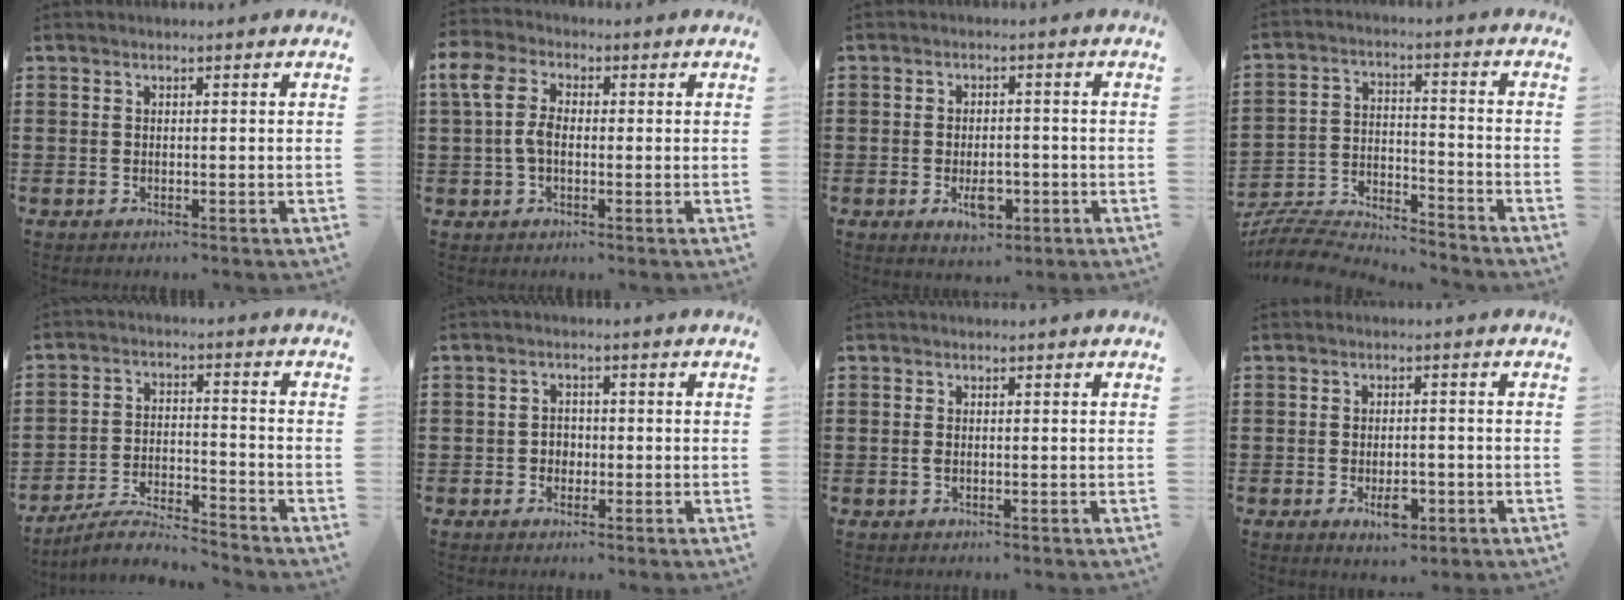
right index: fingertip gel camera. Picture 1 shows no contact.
{"total": 6.3, "force": [0.3, 4.2, 4.6], "torque": [-0.123, 0.006, -0.004]}
{"total": 4.9, "force": [-1.6, 2.6, 3.8], "torque": [-0.047, 0.001, -0.030]}
{"total": 6.9, "force": [-6.8, 0.8, 1.0], "torque": [-0.038, 0.002, -0.141]}
{"total": 5.8, "force": [-5.4, 0.5, 1.9], "torque": [-0.051, -0.002, -0.110]}
{"total": 1.8, "force": [-0.6, 1.6, 0.7], "torque": [-0.017, 0.003, -0.015]}
{"total": 0.6, "force": [-0.1, 0.3, 0.5], "torque": [-0.011, 0.000, -0.003]}
{"total": 4.4, "force": [-1.7, 2.2, 3.5], "torque": [-0.048, 0.003, -0.029]}